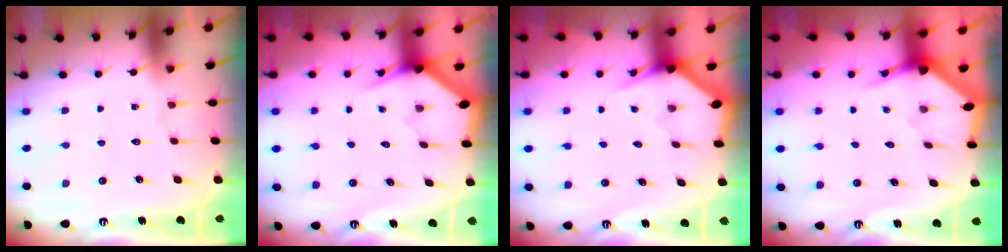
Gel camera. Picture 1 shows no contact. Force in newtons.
{"total": 3.0, "press": 3.0, "slide": 0.0}
{"total": 3.0, "press": 3.0, "slide": 0.2}
{"total": 2.9, "press": 2.9, "slide": 0.2}